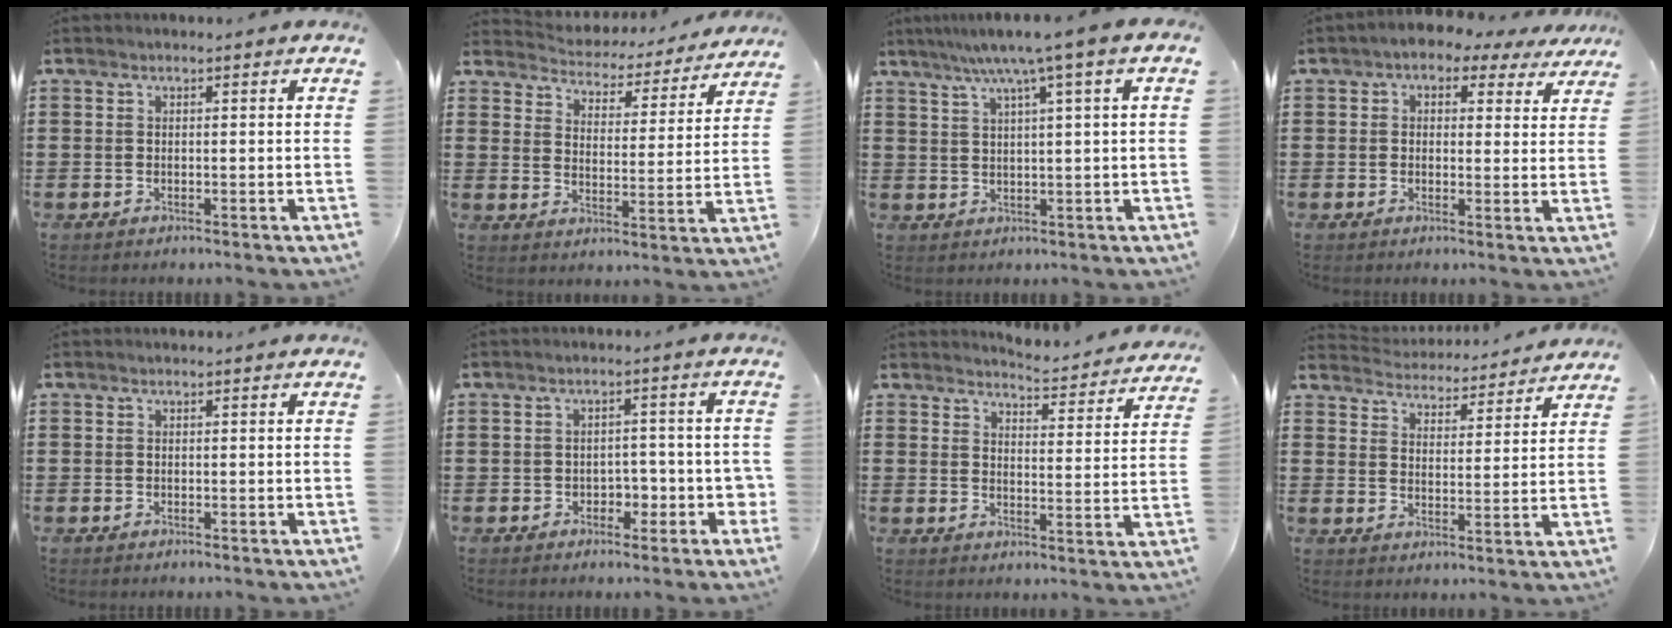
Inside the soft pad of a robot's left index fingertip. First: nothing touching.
{"total": 4.2, "force": [4.2, 0.3, -0.3], "torque": [-0.021, -0.039, 0.067]}
{"total": 5.5, "force": [2.7, -0.1, 4.8], "torque": [-0.102, -0.004, 0.041]}
{"total": 2.9, "force": [1.7, 1.9, 1.2], "torque": [-0.036, 0.002, 0.027]}
{"total": 0.0}
{"total": 3.2, "force": [-1.4, 2.6, 1.4], "torque": [-0.029, 0.005, -0.033]}
{"total": 4.5, "force": [4.5, -0.1, 0.7], "torque": [-0.015, -0.037, 0.073]}
{"total": 4.5, "force": [4.4, 0.0, -0.1], "torque": [-0.022, -0.033, 0.074]}